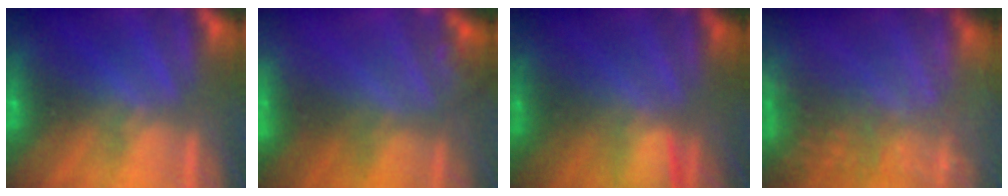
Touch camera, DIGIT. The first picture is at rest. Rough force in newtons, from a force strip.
{"total": 5.2}
{"total": 1.4}
{"total": 8.1}